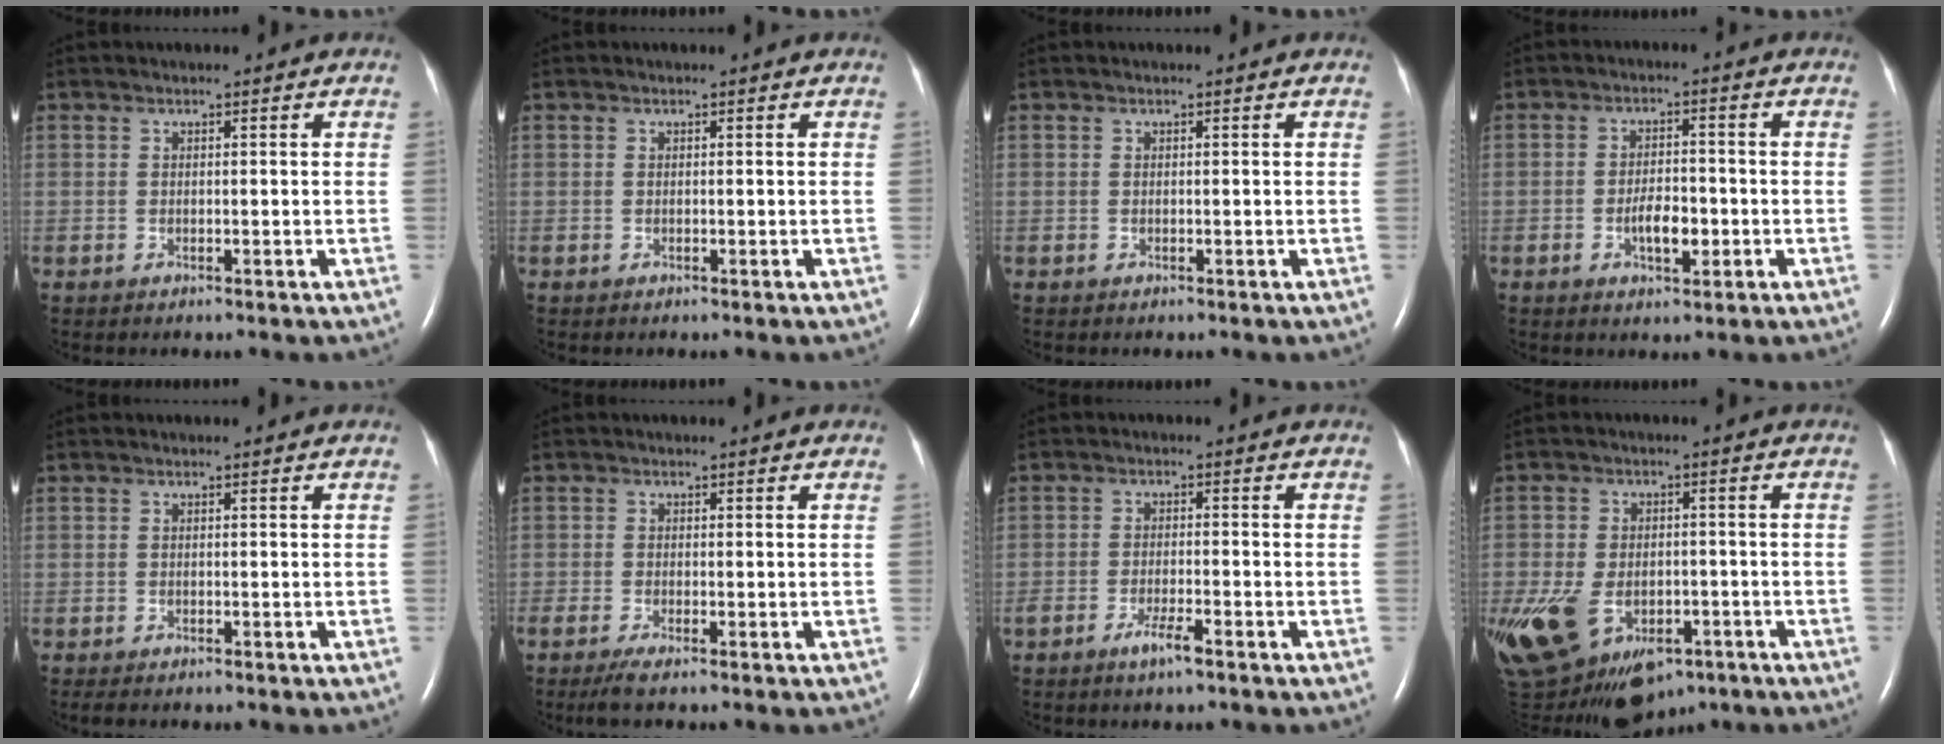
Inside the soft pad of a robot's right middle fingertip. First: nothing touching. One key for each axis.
{"total": 0.0}
{"total": 0.0}
{"total": 4.5, "fx": -1.4, "fy": 1.8, "fz": 3.9, "tx": -0.072, "ty": 0.002, "tz": -0.022}
{"total": 0.9, "fx": -0.7, "fy": 0.2, "fz": 0.5, "tx": -0.012, "ty": -0.003, "tz": -0.009}
{"total": 3.1, "fx": -2.1, "fy": 0.1, "fz": 2.2, "tx": -0.045, "ty": -0.012, "tz": -0.040}
{"total": 3.2, "fx": -2.1, "fy": 0.2, "fz": 2.3, "tx": -0.049, "ty": -0.004, "tz": -0.039}
{"total": 21.5, "fx": -10.0, "fy": 13.8, "fz": 13.2, "tx": -0.327, "ty": -0.017, "tz": -0.145}